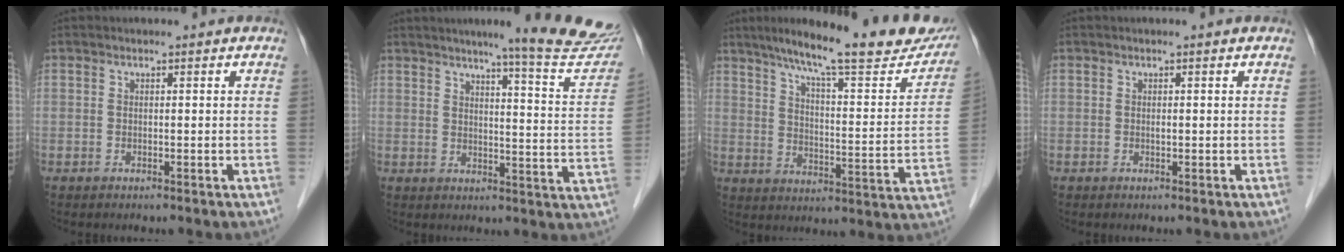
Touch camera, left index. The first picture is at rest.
{"total": 16.2, "force": [14.4, -0.4, 7.3], "torque": [-0.082, -0.068, 0.161]}
{"total": 23.0, "force": [19.1, 3.1, 12.4], "torque": [-0.184, -0.018, 0.255]}
{"total": 0.0}